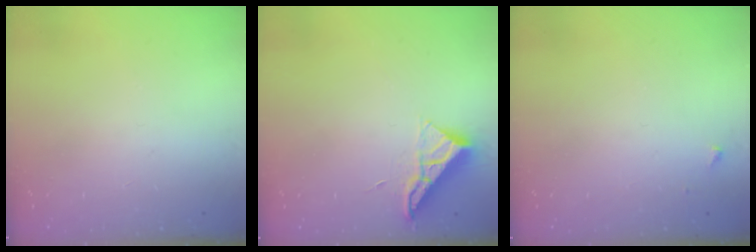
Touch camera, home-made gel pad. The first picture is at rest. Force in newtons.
{"total": 7.3, "press": 7.2, "slide": 0.5}
{"total": 3.3, "press": 3.3, "slide": 0.4}